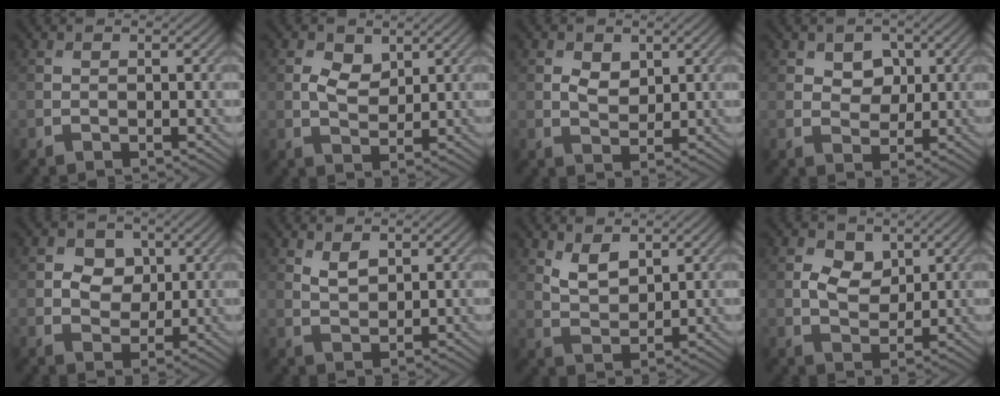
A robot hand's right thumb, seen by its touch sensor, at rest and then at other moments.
{"total": 3.6, "force": [1.4, 2.2, 2.4], "torque": [-0.054, -0.004, 0.027]}
{"total": 3.0, "force": [1.1, 2.0, 2.0], "torque": [-0.041, -0.004, 0.022]}
{"total": 3.7, "force": [1.4, 2.7, 2.1], "torque": [-0.037, -0.009, 0.020]}
{"total": 4.4, "force": [1.0, 3.6, 2.3], "torque": [-0.048, -0.004, 0.010]}
{"total": 2.4, "force": [1.5, 1.2, 1.6], "torque": [-0.036, -0.004, 0.034]}
{"total": 3.9, "force": [2.3, 1.9, 2.5], "torque": [-0.056, -0.010, 0.050]}
{"total": 4.3, "force": [1.5, 2.9, 2.8], "torque": [-0.058, -0.003, 0.023]}